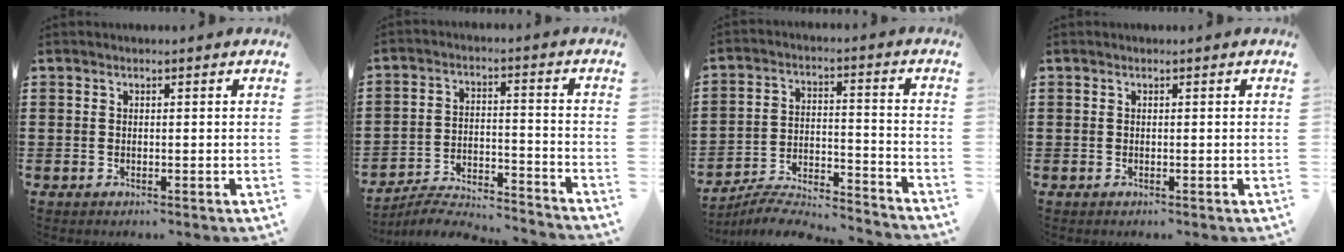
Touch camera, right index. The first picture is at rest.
{"total": 5.3, "force": [-5.2, 0.2, 0.9], "torque": [-0.024, 0.001, -0.107]}
{"total": 5.9, "force": [-5.8, 0.4, 1.2], "torque": [-0.031, -0.003, -0.120]}
{"total": 0.0}